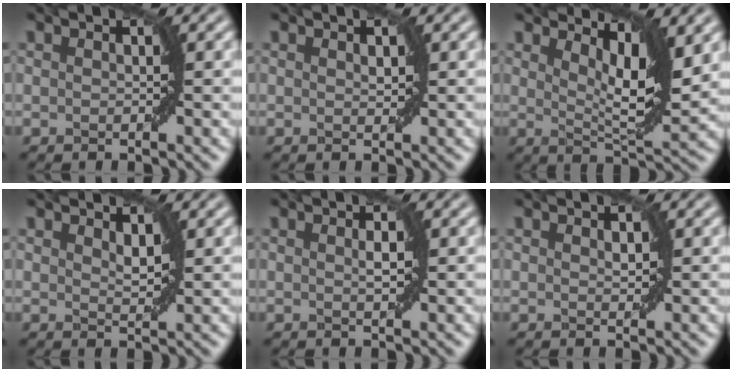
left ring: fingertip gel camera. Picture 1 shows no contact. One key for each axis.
{"total": 0.7, "fx": 0.3, "fy": 0.4, "fz": 0.5, "tx": -0.006, "ty": 0.000, "tz": 0.007}
{"total": 5.6, "fx": 2.7, "fy": 1.5, "fz": 4.7, "tx": -0.070, "ty": -0.010, "tz": 0.049}
{"total": 1.3, "fx": 0.9, "fy": 0.5, "fz": 0.9, "tx": -0.015, "ty": -0.003, "tz": 0.019}
{"total": 0.9, "fx": 0.3, "fy": 0.2, "fz": 0.9, "tx": -0.015, "ty": 0.003, "tz": 0.005}
{"total": 0.7, "fx": 0.4, "fy": 0.4, "fz": 0.5, "tx": -0.007, "ty": 0.000, "tz": 0.009}